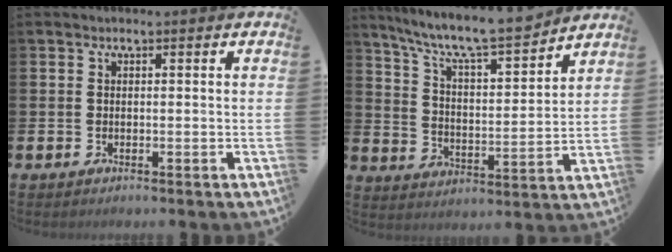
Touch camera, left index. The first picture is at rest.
{"total": 9.1, "force": [8.4, 0.8, 3.4], "torque": [-0.098, -0.064, 0.142]}